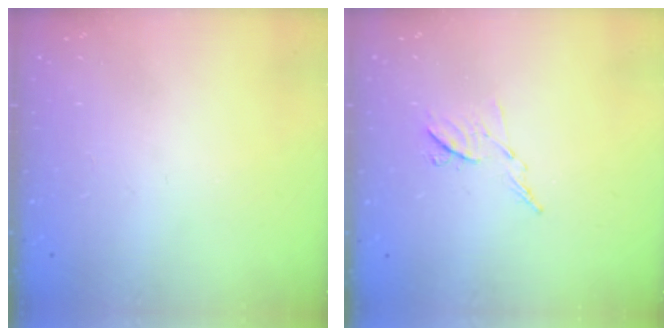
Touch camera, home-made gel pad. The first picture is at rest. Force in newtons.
{"total": 6.8, "press": 6.7, "slide": 0.8}